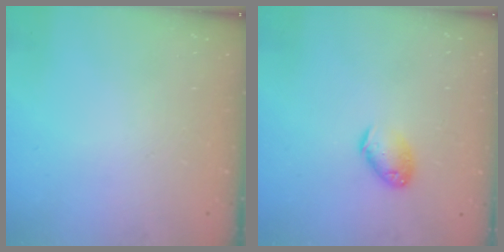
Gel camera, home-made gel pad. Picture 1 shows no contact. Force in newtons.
{"total": 8.3, "press": 8.2, "slide": 1.2}